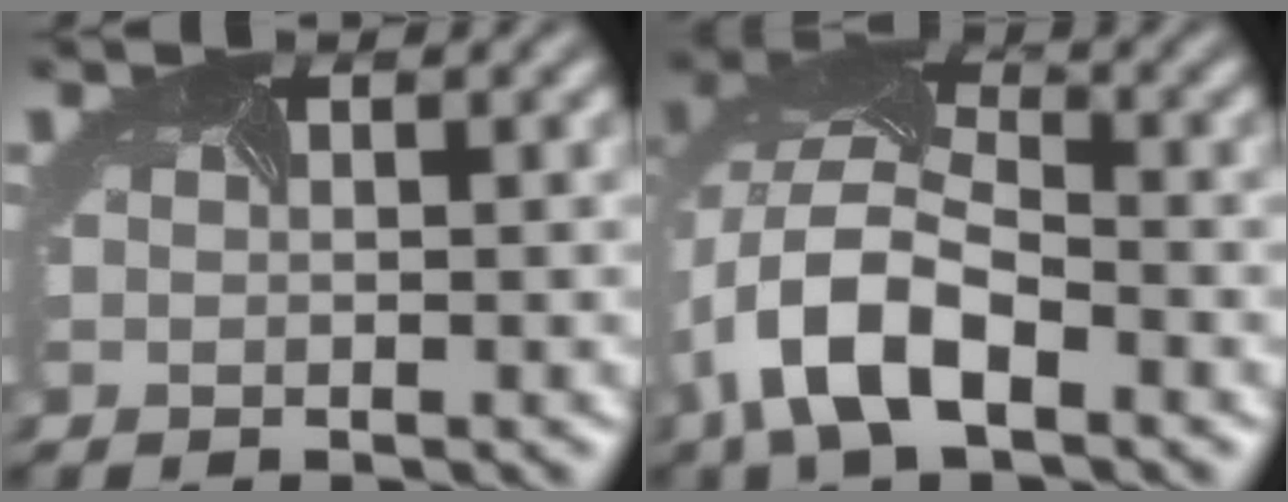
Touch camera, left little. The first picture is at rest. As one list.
[{"total": 8.9, "force": [-4.3, 4.4, 6.5], "torque": [-0.142, 0.002, -0.080]}]